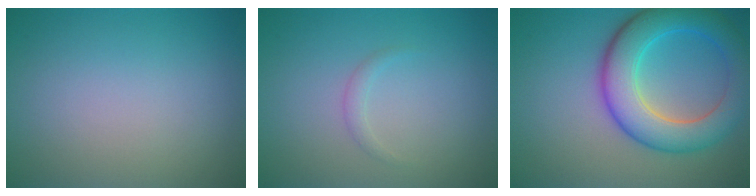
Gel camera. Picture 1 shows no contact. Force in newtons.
{"total": 0.8, "press": 0.8, "slide": 0.1}
{"total": 7.7, "press": 7.7, "slide": 0.2}